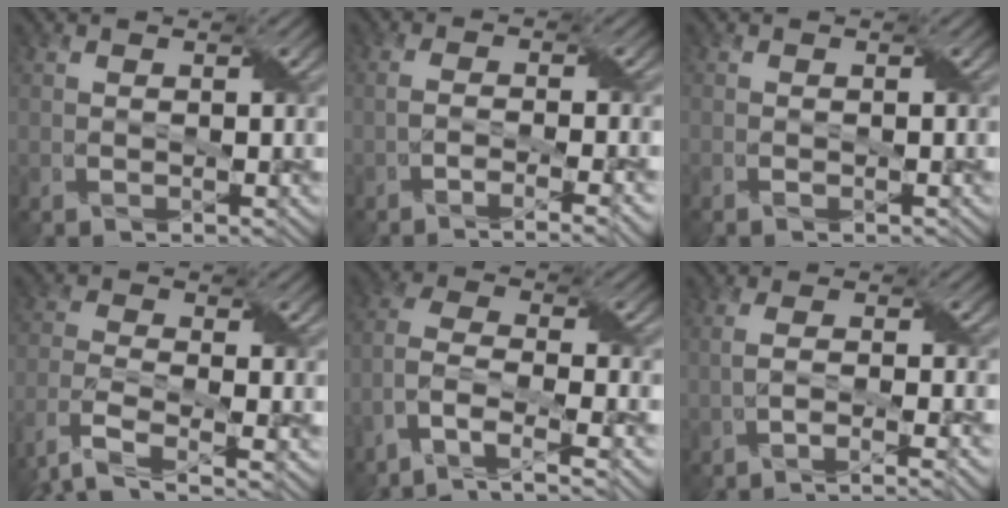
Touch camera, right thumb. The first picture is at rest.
{"total": 4.9, "force": [-2.9, 1.0, 3.8], "torque": [-0.061, 0.000, -0.049]}
{"total": 0.6, "force": [-0.6, 0.0, 0.2], "torque": [-0.001, 0.004, -0.013]}
{"total": 8.4, "force": [-6.4, 2.3, 5.0], "torque": [-0.117, -0.018, -0.124]}
{"total": 8.3, "force": [-5.6, 2.8, 5.5], "torque": [-0.122, -0.003, -0.110]}
{"total": 4.6, "force": [-2.3, 1.0, 3.8], "torque": [-0.055, -0.002, -0.045]}